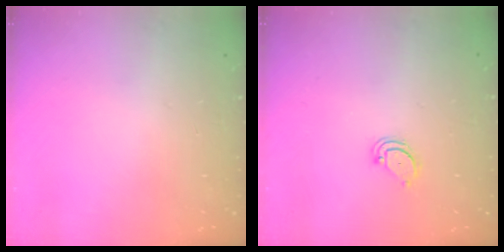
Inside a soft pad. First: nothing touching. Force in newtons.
{"total": 2.4, "press": 2.4, "slide": 0.2}